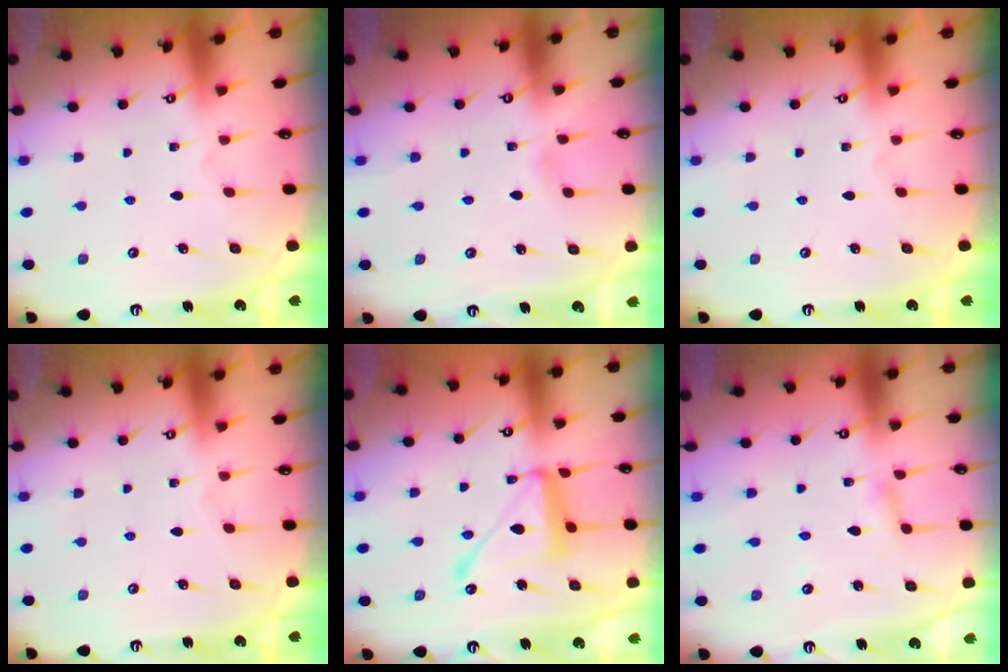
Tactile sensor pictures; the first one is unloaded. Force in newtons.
{"total": 2.4, "press": 2.4, "slide": 0.3}
{"total": 0.0}
{"total": 0.0}
{"total": 14.0, "press": 13.9, "slide": 1.3}
{"total": 2.1, "press": 2.1, "slide": 0.1}